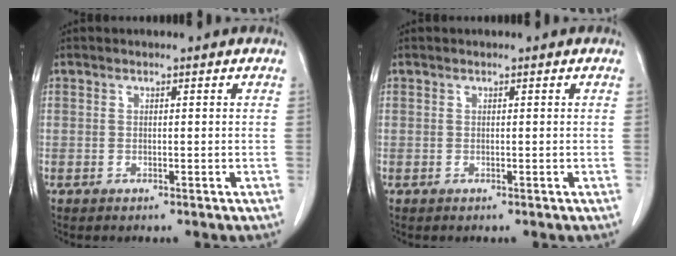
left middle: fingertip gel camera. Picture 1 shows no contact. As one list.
[{"total": 0.0}]